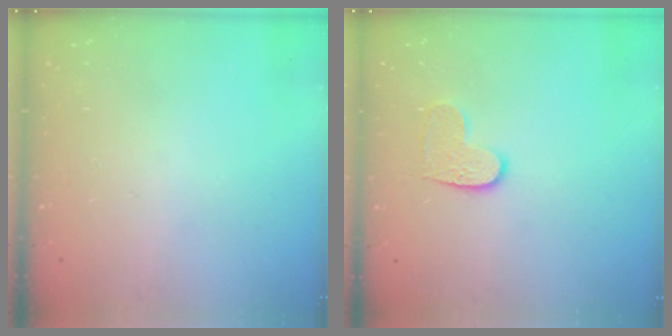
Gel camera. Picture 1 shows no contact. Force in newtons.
{"total": 6.4, "press": 6.4, "slide": 0.3}